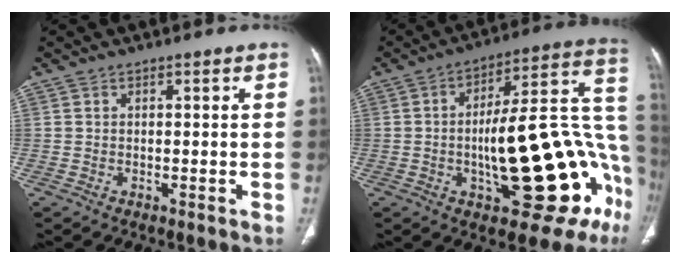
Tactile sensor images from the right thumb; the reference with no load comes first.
{"total": 31.2, "force": [-6.6, 10.6, 28.6], "torque": [-0.312, 0.023, -0.081]}